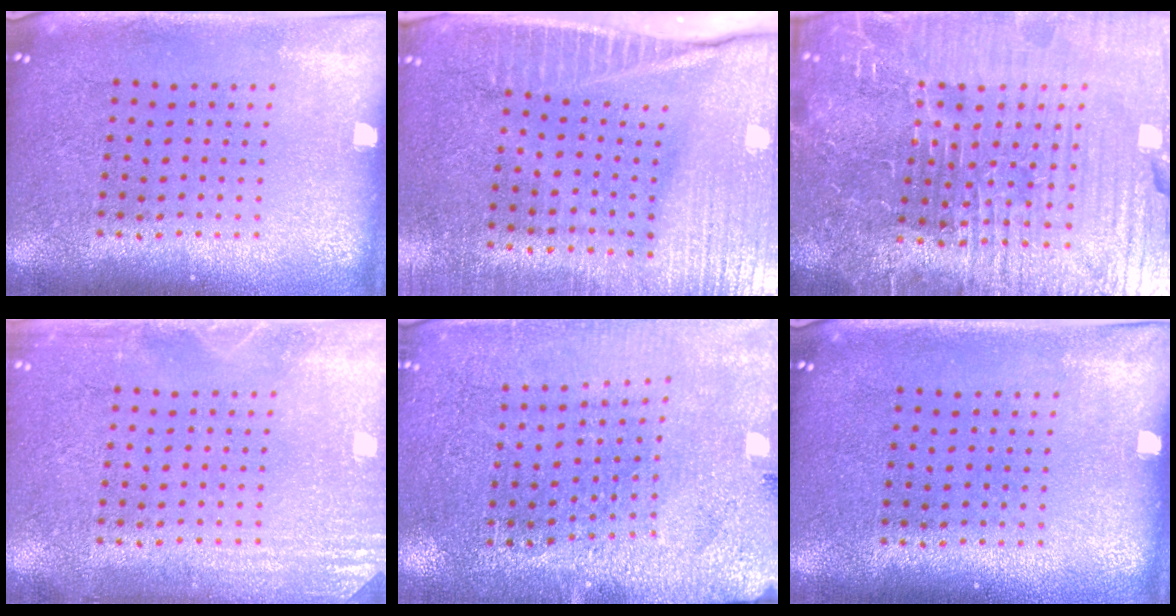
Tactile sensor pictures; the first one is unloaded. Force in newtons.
{"total": 4.1, "press": 3.7, "slide": 1.9}
{"total": 7.4, "press": 6.6, "slide": 3.4}
{"total": 2.6, "press": 2.5, "slide": 0.4}
{"total": 2.8, "press": 2.8, "slide": 0.2}
{"total": 0.0}